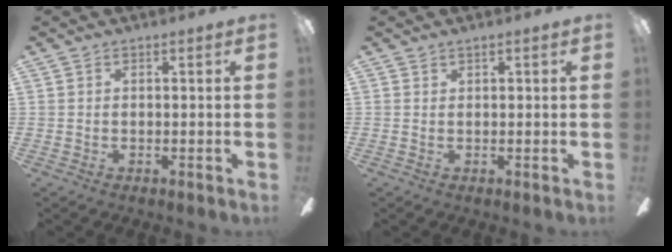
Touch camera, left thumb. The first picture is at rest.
{"total": 0.6, "force": [0.5, 0.0, 0.4], "torque": [-0.009, -0.001, 0.009]}